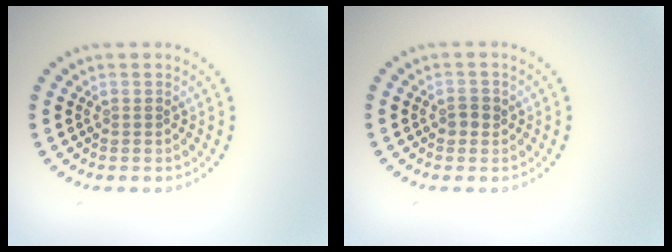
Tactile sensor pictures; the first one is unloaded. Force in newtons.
{"total": 1.3, "press": 1.2, "slide": 0.4}